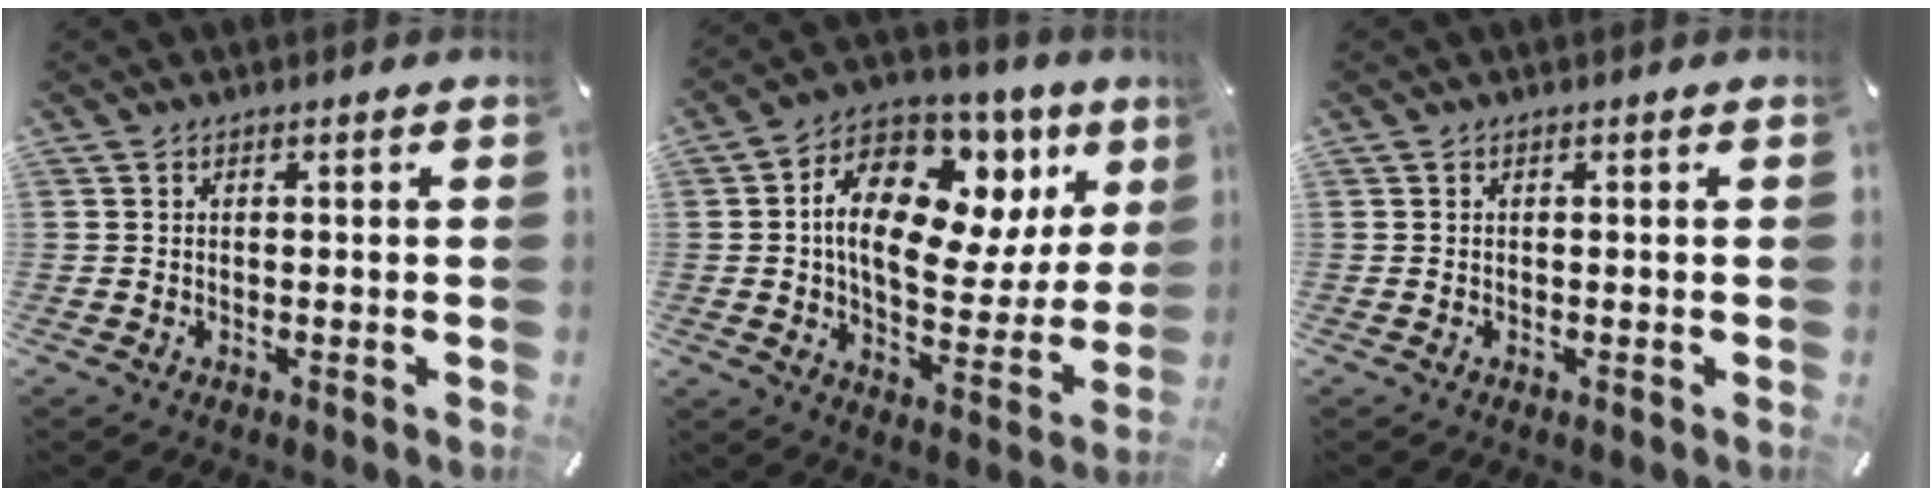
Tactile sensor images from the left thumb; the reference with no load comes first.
{"total": 19.0, "force": [6.3, 11.6, 13.6], "torque": [-0.213, -0.028, 0.108]}
{"total": 0.0}